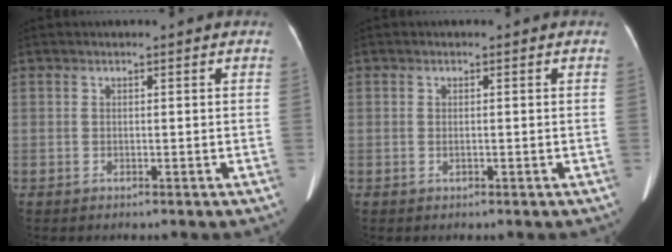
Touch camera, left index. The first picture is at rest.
{"total": 0.6, "force": [-0.1, 0.2, 0.5], "torque": [-0.015, -0.002, 0.000]}